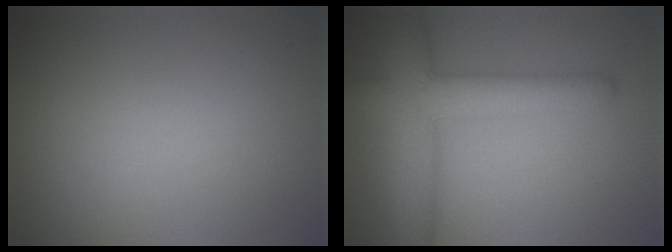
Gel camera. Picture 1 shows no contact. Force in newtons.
{"total": 6.3, "press": 6.3, "slide": 0.3}